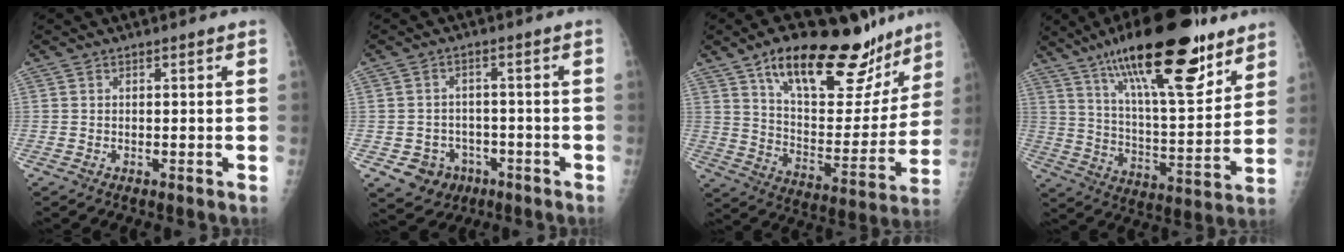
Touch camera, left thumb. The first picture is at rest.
{"total": 7.2, "force": [-2.9, 6.4, 1.8], "torque": [-0.015, 0.019, -0.032]}
{"total": 27.4, "force": [17.9, 11.6, 17.2], "torque": [-0.212, -0.057, 0.280]}
{"total": 26.3, "force": [16.4, 8.0, 18.9], "torque": [-0.276, -0.055, 0.268]}